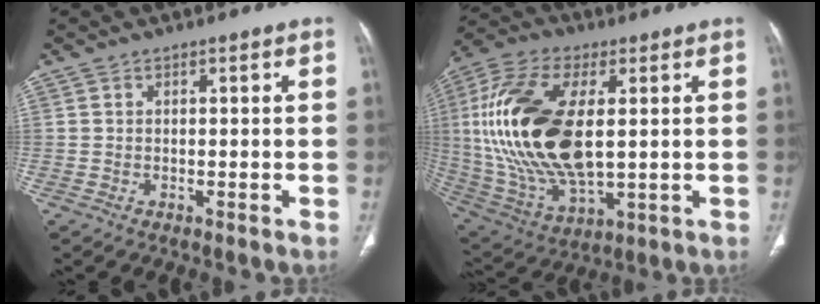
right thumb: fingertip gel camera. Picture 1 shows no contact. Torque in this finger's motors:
{"motor_torque": [0.18, 4.64, 2.19, 0.30, 0.43]}